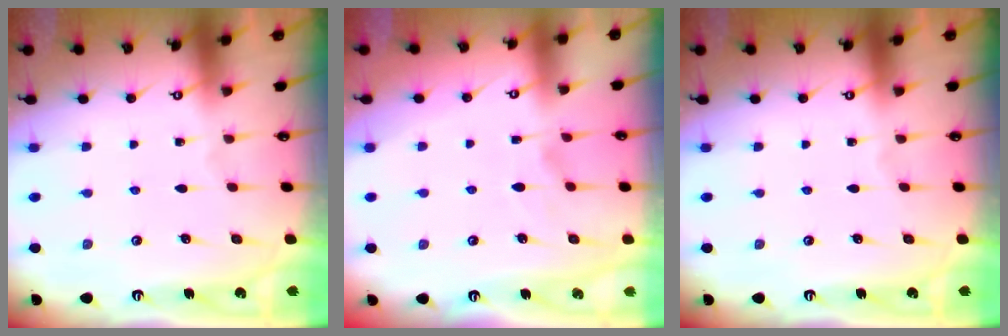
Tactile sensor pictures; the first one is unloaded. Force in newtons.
{"total": 2.8, "press": 2.5, "slide": 1.2}
{"total": 0.0}